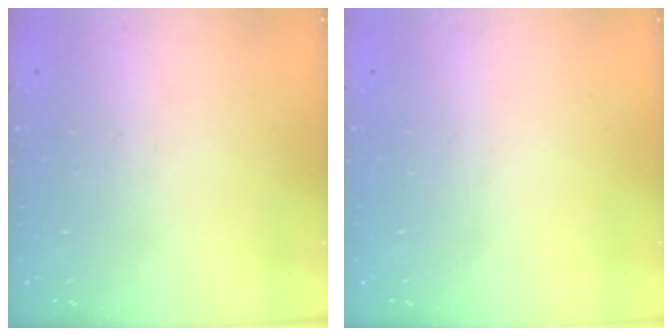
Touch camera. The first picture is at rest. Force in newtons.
{"total": 0.0}